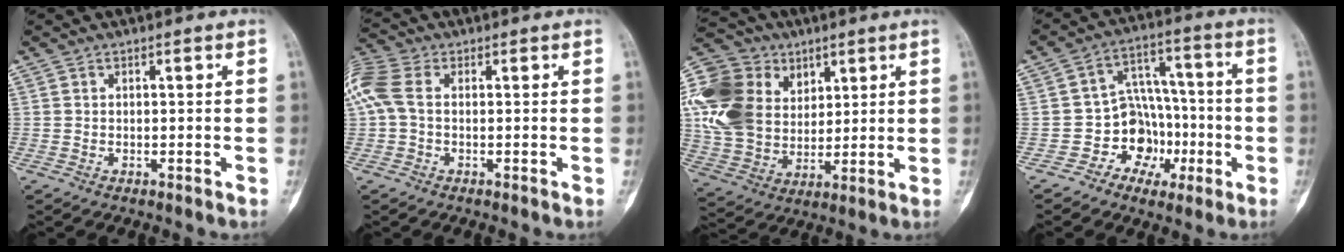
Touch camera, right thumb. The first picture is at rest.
{"total": 7.9, "force": [0.7, 4.8, 6.2], "torque": [-0.166, 0.023, 0.008]}
{"total": 23.0, "force": [6.7, 17.5, 13.3], "torque": [-0.272, 0.014, 0.127]}
{"total": 10.5, "force": [-3.4, 8.8, 4.5], "torque": [-0.014, 0.048, -0.058]}